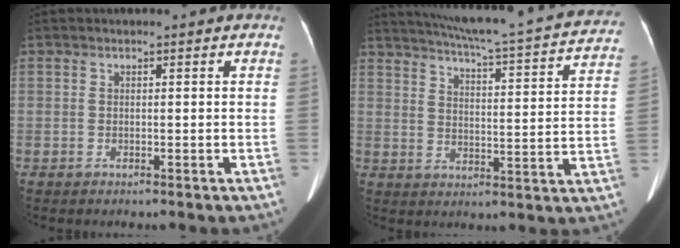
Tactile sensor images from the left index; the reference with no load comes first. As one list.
[{"total": 25.9, "force": [23.5, 2.1, 10.7], "torque": [-0.169, -0.038, 0.292]}]